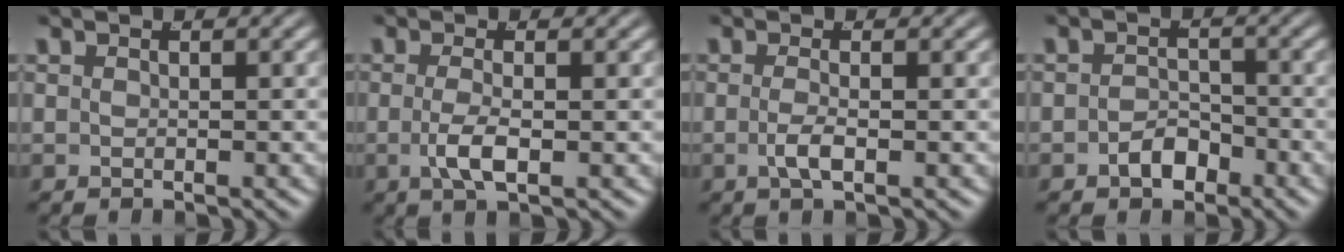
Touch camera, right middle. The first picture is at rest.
{"total": 2.4, "force": [-0.8, 0.2, 2.3], "torque": [-0.048, -0.015, -0.007]}
{"total": 1.7, "force": [-0.8, -0.2, 1.5], "torque": [-0.032, -0.012, -0.010]}
{"total": 2.4, "force": [-1.9, 1.3, 0.8], "torque": [-0.002, -0.005, -0.031]}